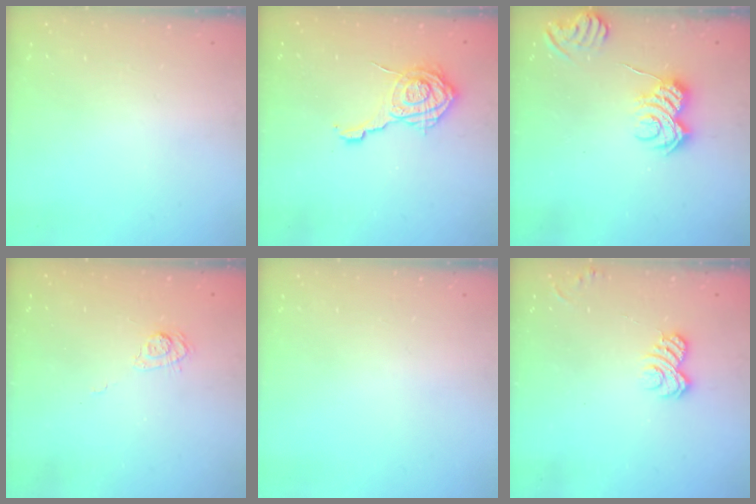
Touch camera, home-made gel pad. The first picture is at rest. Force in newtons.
{"total": 12.2, "press": 12.2, "slide": 0.6}
{"total": 5.4, "press": 5.3, "slide": 1.0}
{"total": 4.9, "press": 4.7, "slide": 1.6}
{"total": 0.0}
{"total": 4.7, "press": 4.5, "slide": 1.3}